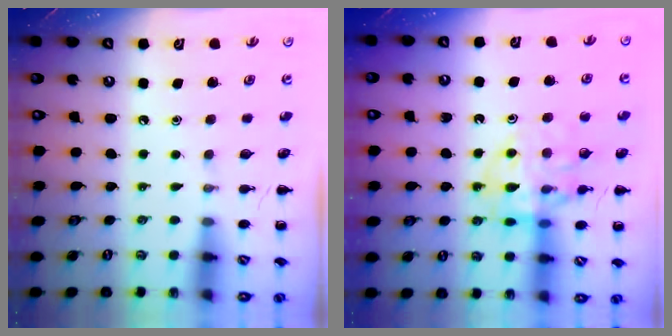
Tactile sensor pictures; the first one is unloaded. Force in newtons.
{"total": 13.3, "press": 13.2, "slide": 1.8}